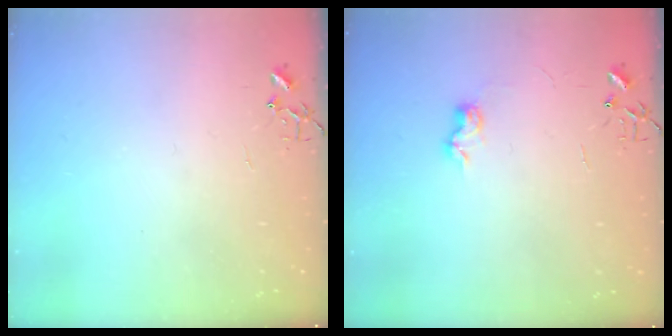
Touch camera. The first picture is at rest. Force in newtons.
{"total": 6.7, "press": 6.7, "slide": 0.1}